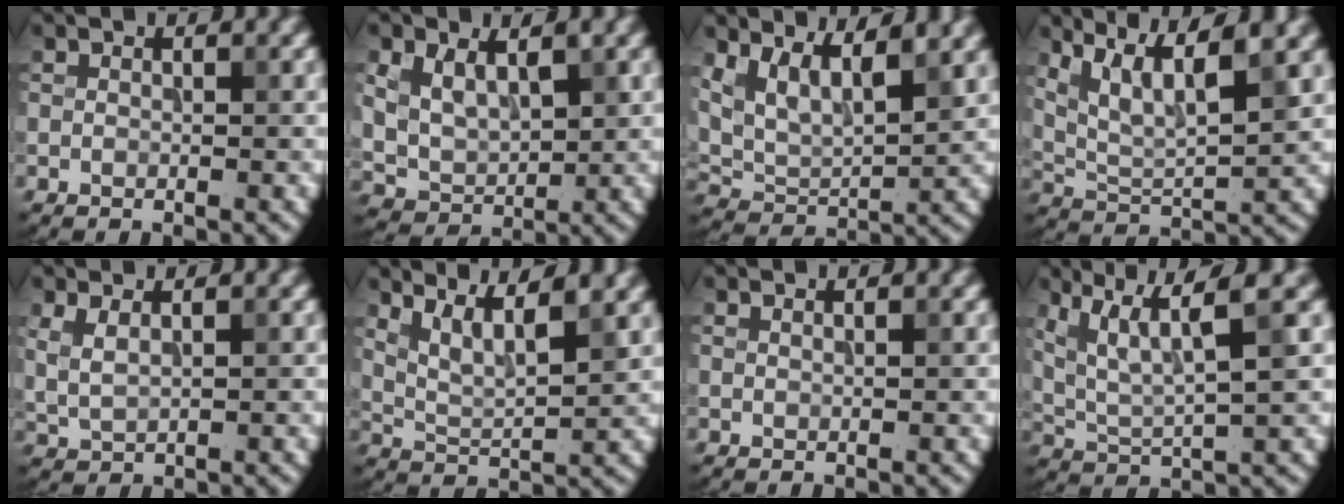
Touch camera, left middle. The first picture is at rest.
{"total": 5.0, "force": [1.7, 3.2, 3.3], "torque": [-0.078, -0.011, 0.038]}
{"total": 6.4, "force": [3.6, 2.6, 4.5], "torque": [-0.092, -0.002, 0.072]}
{"total": 7.2, "force": [4.3, 1.8, 5.5], "torque": [-0.099, 0.007, 0.074]}
{"total": 2.0, "force": [1.0, 0.8, 1.5], "torque": [-0.038, -0.003, 0.025]}
{"total": 5.0, "force": [3.4, 1.3, 3.5], "torque": [-0.062, 0.009, 0.054]}
{"total": 0.7, "force": [0.6, 0.2, 0.4], "torque": [-0.003, -0.003, 0.001]}
{"total": 6.3, "force": [3.0, 1.4, 5.3], "torque": [-0.102, 0.002, 0.063]}